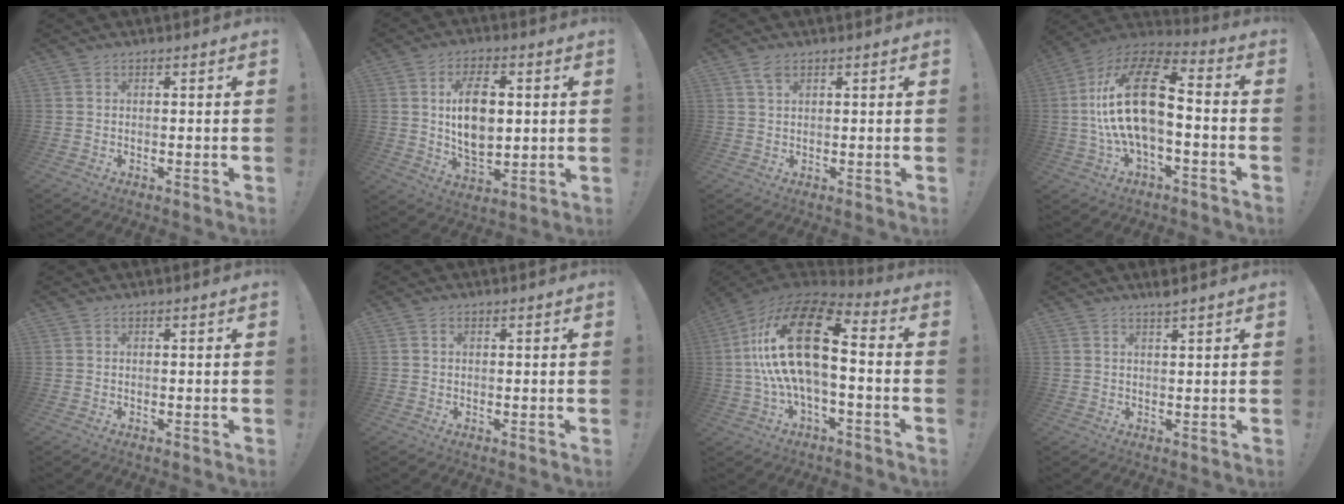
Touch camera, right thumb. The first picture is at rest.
{"total": 13.7, "force": [1.9, 8.2, 10.9], "torque": [-0.184, -0.002, 0.030]}
{"total": 1.8, "force": [1.1, 0.9, 1.1], "torque": [-0.019, 0.000, 0.019]}
{"total": 21.3, "force": [0.0, 10.0, 18.8], "torque": [-0.344, 0.012, 0.001]}
{"total": 0.0}
{"total": 0.6, "force": [0.2, 0.5, 0.3], "torque": [-0.008, 0.003, 0.005]}
{"total": 23.1, "force": [1.5, 10.1, 20.7], "torque": [-0.390, 0.009, 0.026]}
{"total": 2.2, "force": [1.8, -0.3, 1.2], "torque": [-0.026, -0.007, 0.030]}